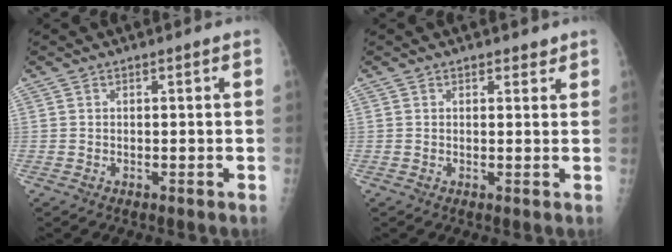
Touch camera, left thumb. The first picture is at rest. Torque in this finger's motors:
{"motor_torque": [-0.16, 0.05, -0.05, 0.16, -0.03]}